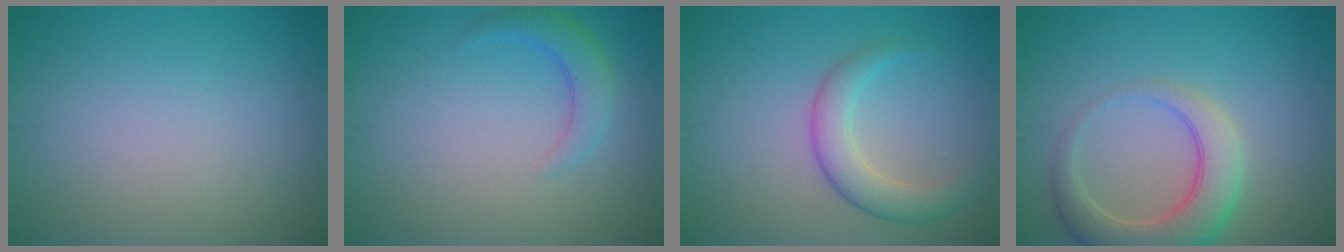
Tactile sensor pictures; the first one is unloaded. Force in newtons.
{"total": 2.6, "press": 2.6, "slide": 0.2}
{"total": 3.6, "press": 3.6, "slide": 0.2}
{"total": 5.5, "press": 5.5, "slide": 0.5}